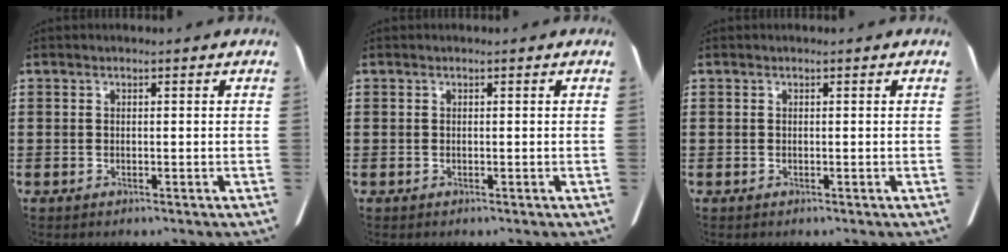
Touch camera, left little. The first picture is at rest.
{"total": 0.0}
{"total": 0.0}